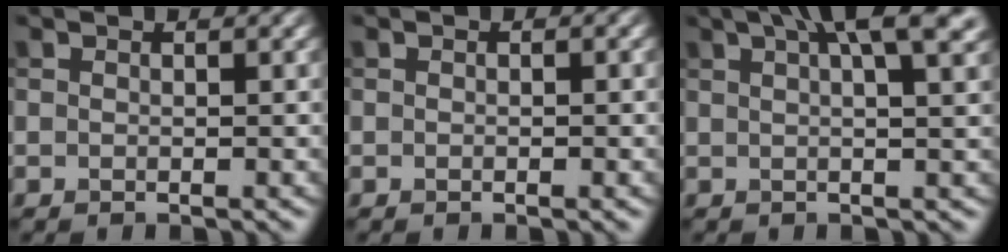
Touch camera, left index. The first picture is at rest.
{"total": 0.6, "force": [-0.1, 0.3, 0.5], "torque": [-0.006, 0.000, -0.001]}
{"total": 9.0, "force": [4.8, 2.6, 7.1], "torque": [-0.067, 0.031, 0.046]}